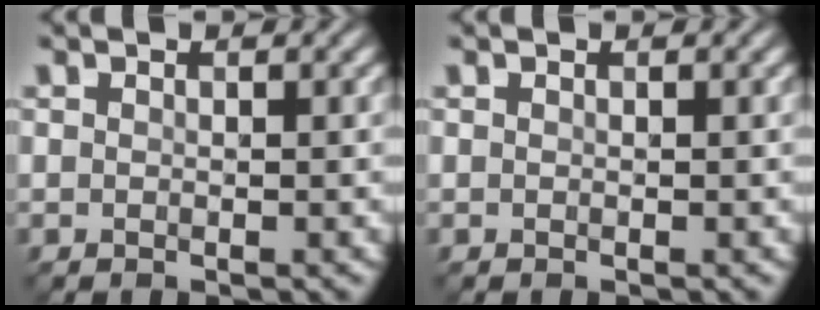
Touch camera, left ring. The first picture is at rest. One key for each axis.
{"total": 0.0}